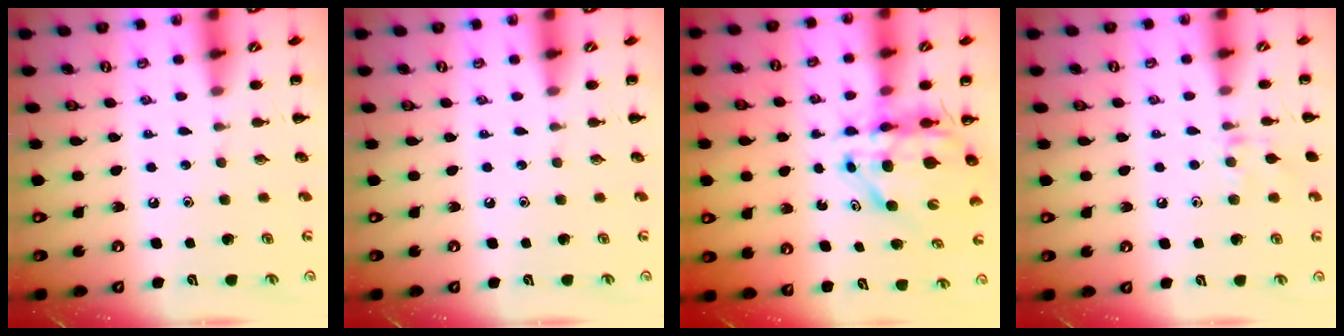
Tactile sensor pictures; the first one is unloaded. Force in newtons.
{"total": 0.0}
{"total": 10.0, "press": 9.4, "slide": 3.4}
{"total": 7.2, "press": 7.1, "slide": 1.5}